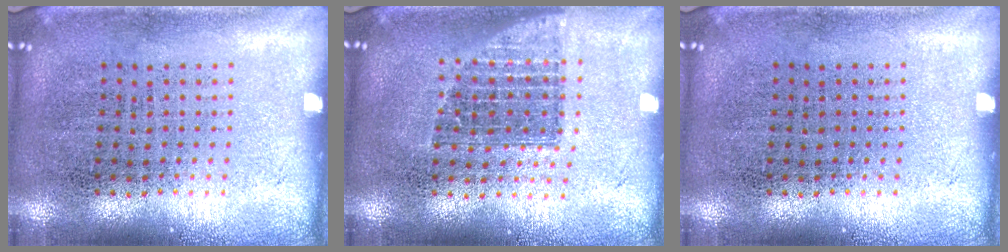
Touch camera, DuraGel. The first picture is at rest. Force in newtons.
{"total": 1.4, "press": 1.1, "slide": 0.8}
{"total": 0.0}